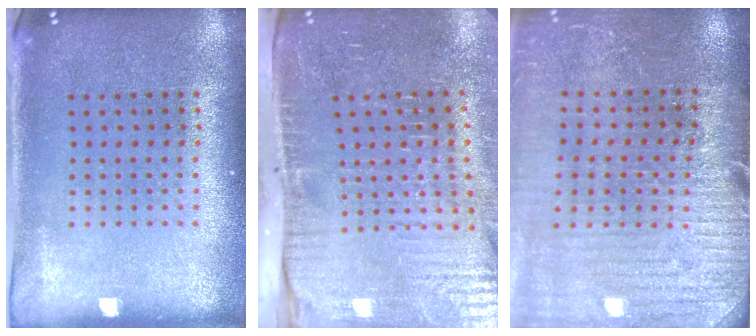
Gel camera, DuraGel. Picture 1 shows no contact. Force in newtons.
{"total": 4.8, "press": 4.1, "slide": 2.4}
{"total": 2.9, "press": 2.9, "slide": 0.6}